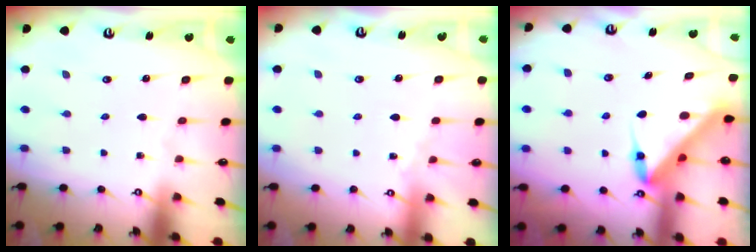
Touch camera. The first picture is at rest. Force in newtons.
{"total": 1.8, "press": 1.8, "slide": 0.4}
{"total": 4.6, "press": 4.6, "slide": 0.4}